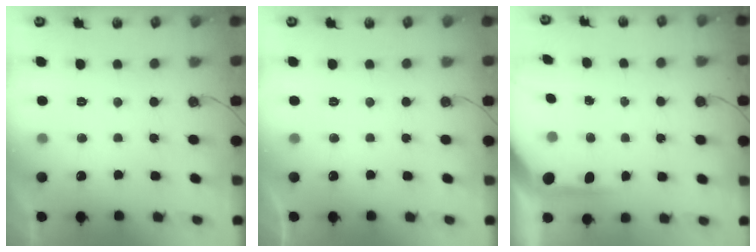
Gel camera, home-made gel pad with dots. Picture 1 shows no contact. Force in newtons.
{"total": 0.0}
{"total": 6.1, "press": 6.1, "slide": 0.4}